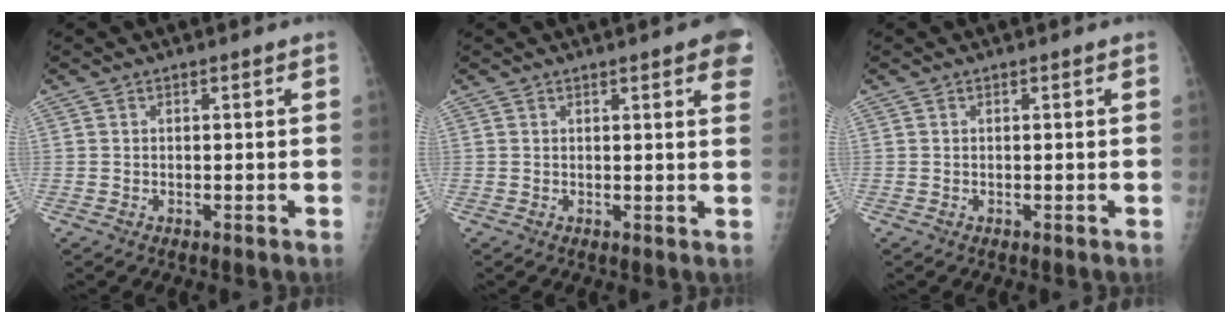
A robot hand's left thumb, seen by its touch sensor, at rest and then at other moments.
{"total": 6.1, "force": [3.4, 1.4, 4.9], "torque": [-0.040, -0.002, 0.033]}
{"total": 0.0}